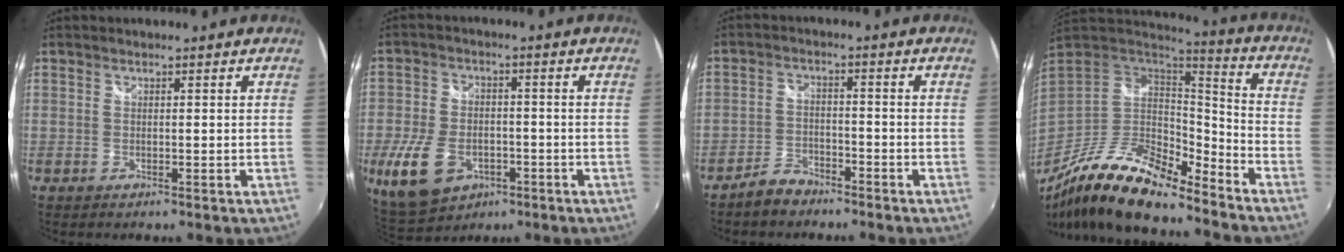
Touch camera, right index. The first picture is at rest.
{"total": 13.2, "force": [-5.5, 8.7, 8.2], "torque": [-0.199, -0.019, -0.089]}
{"total": 4.7, "force": [-4.0, 2.3, 1.1], "torque": [-0.037, 0.009, -0.071]}
{"total": 21.5, "force": [-16.0, 6.1, 13.0], "torque": [-0.241, -0.036, -0.290]}